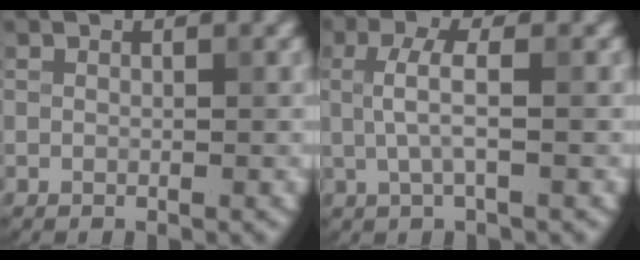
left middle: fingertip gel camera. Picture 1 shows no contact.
{"total": 2.8, "force": [0.1, 0.6, 2.8], "torque": [-0.061, 0.003, 0.003]}